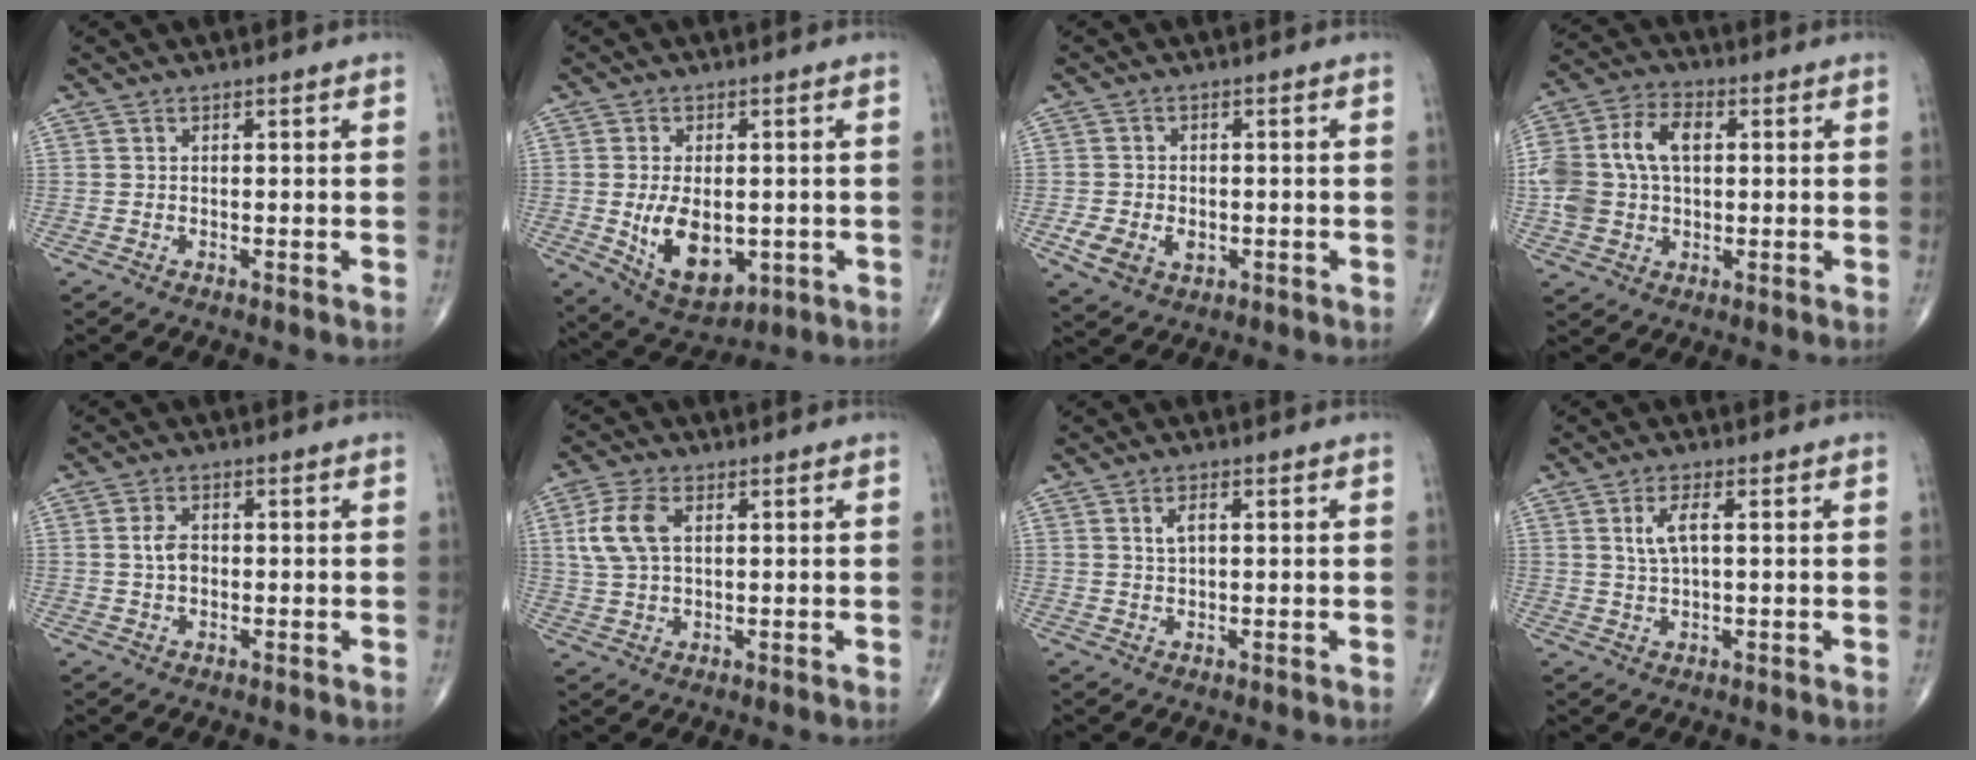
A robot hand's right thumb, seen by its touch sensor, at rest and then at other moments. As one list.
[{"total": 11.8, "force": [-1.7, 7.0, 9.4], "torque": [-0.137, -0.011, -0.008]}, {"total": 6.9, "force": [-2.1, 5.1, 4.1], "torque": [-0.073, 0.008, -0.028]}, {"total": 13.3, "force": [1.6, 9.0, 9.7], "torque": [-0.186, 0.024, 0.025]}, {"total": 1.8, "force": [0.5, 0.9, 1.4], "torque": [-0.029, -0.001, 0.011]}, {"total": 7.8, "force": [1.9, 4.6, 6.1], "torque": [-0.135, 0.007, 0.040]}, {"total": 2.7, "force": [0.8, 1.4, 2.2], "torque": [-0.038, 0.001, 0.016]}, {"total": 4.6, "force": [1.2, 1.7, 4.1], "torque": [-0.088, 0.003, 0.024]}]